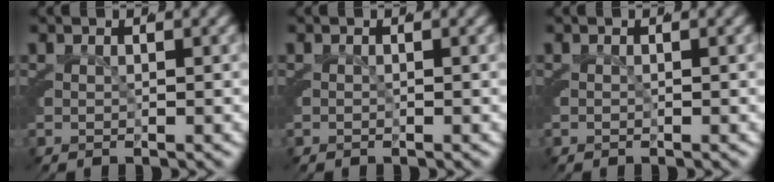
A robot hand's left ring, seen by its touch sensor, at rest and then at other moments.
{"total": 0.0}
{"total": 0.0}